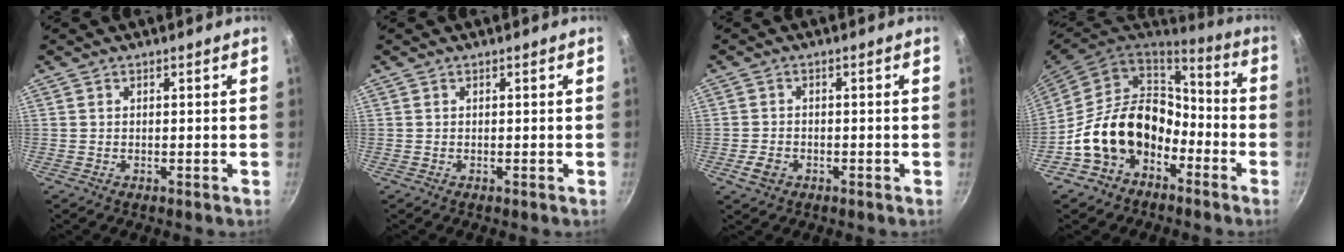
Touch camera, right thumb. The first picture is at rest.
{"total": 0.0}
{"total": 3.3, "force": [-1.5, 2.4, 1.7], "torque": [-0.029, 0.013, -0.026]}
{"total": 17.0, "force": [-6.1, 12.6, 9.7], "torque": [-0.135, 0.067, -0.106]}